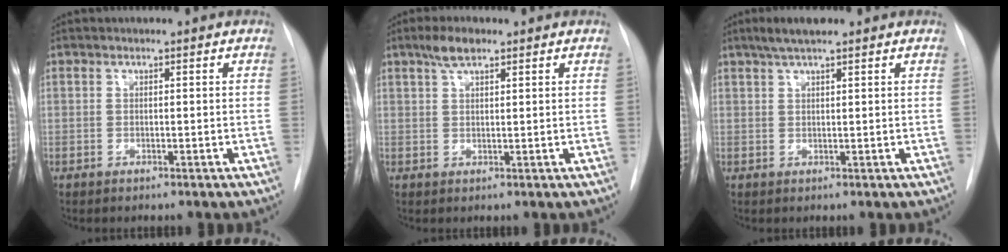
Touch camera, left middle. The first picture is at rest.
{"total": 3.3, "force": [2.3, 1.0, 2.2], "torque": [-0.047, 0.009, 0.044]}
{"total": 4.0, "force": [2.9, 0.6, 2.6], "torque": [-0.053, 0.012, 0.053]}